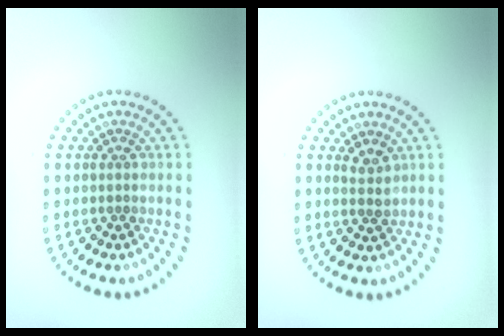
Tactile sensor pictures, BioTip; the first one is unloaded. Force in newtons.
{"total": 1.2, "press": 1.1, "slide": 0.4}